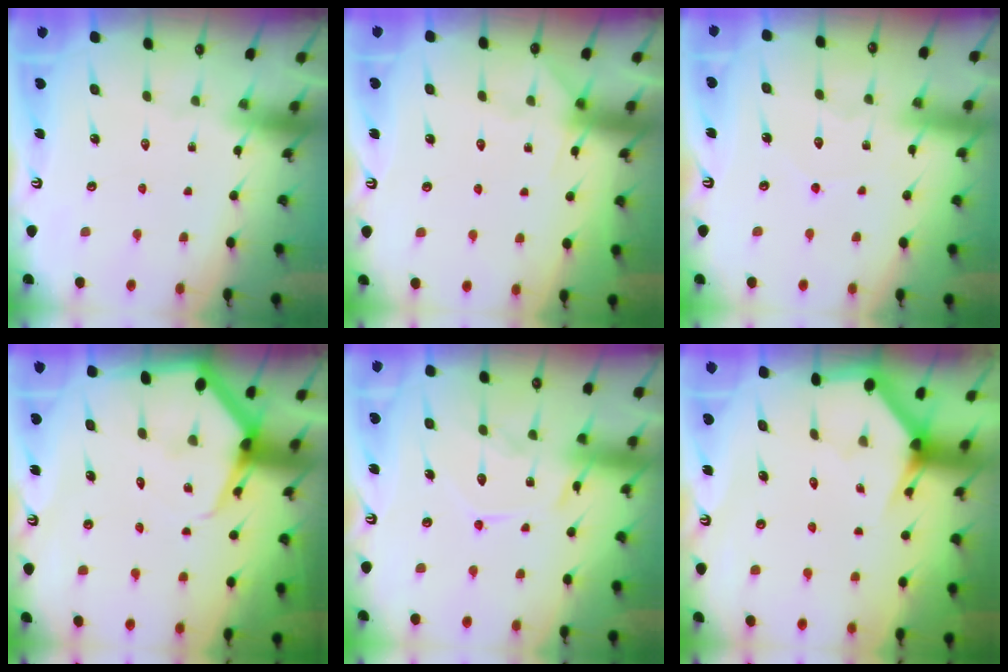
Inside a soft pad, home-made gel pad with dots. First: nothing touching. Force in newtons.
{"total": 5.5, "press": 5.5, "slide": 0.5}
{"total": 4.3, "press": 4.2, "slide": 0.5}
{"total": 6.1, "press": 6.0, "slide": 0.5}
{"total": 13.6, "press": 13.5, "slide": 1.2}
{"total": 3.0, "press": 3.0, "slide": 0.1}